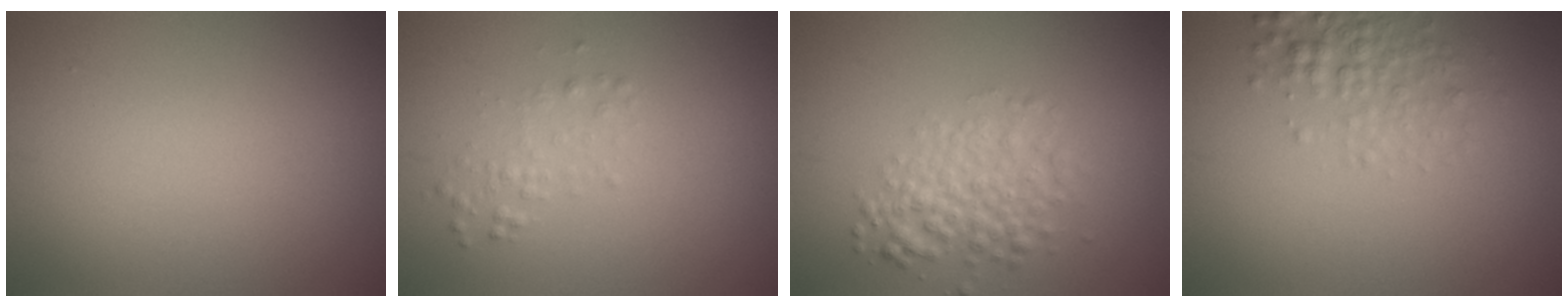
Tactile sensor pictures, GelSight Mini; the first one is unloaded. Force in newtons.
{"total": 1.3, "press": 1.3, "slide": 0.0}
{"total": 3.6, "press": 3.6, "slide": 0.1}
{"total": 2.6, "press": 2.6, "slide": 0.1}